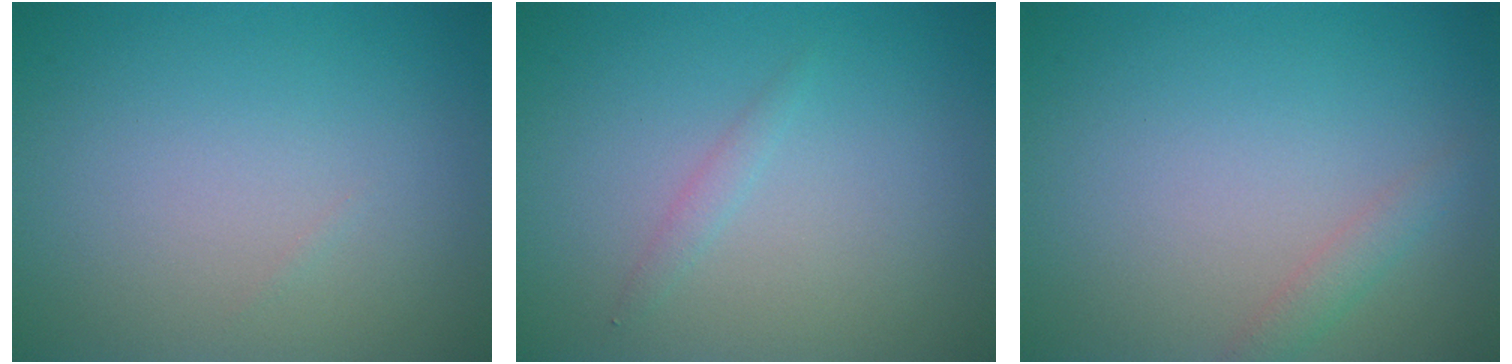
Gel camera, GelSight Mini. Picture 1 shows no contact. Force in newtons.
{"total": 0.8, "press": 0.8, "slide": 0.0}
{"total": 1.3, "press": 1.3, "slide": 0.1}